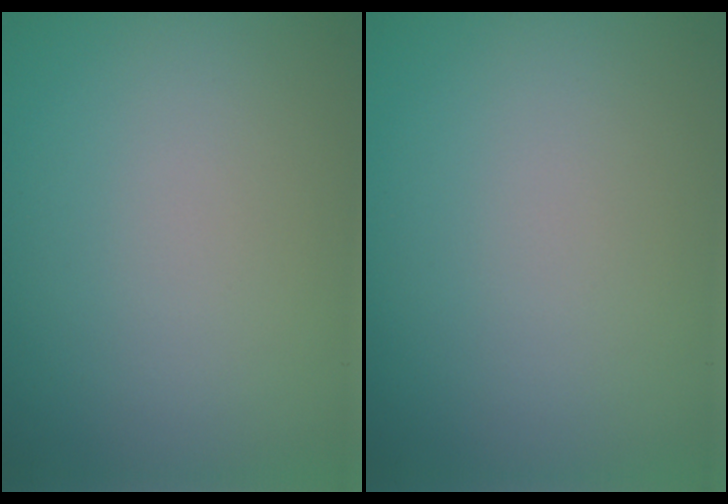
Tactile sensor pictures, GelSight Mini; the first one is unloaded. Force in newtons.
{"total": 0.0}